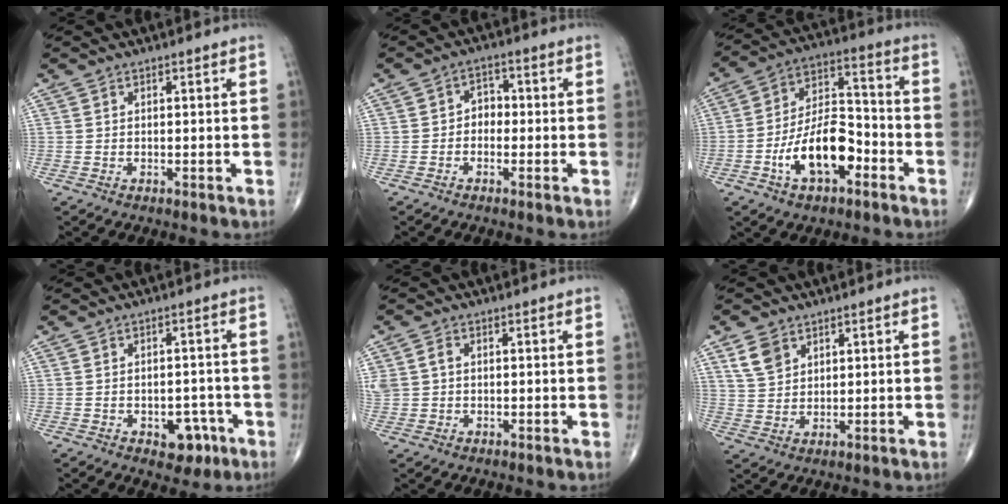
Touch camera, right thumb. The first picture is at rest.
{"total": 3.2, "force": [-0.7, 2.5, 1.8], "torque": [-0.005, 0.016, -0.025]}
{"total": 15.4, "force": [-6.0, 8.1, 11.7], "torque": [-0.186, 0.046, -0.107]}
{"total": 5.8, "force": [-2.6, 3.7, 3.6], "torque": [-0.019, 0.019, -0.028]}
{"total": 4.6, "force": [0.7, 3.6, 2.8], "torque": [-0.074, 0.015, 0.021]}
{"total": 5.0, "force": [2.9, 3.4, 2.3], "torque": [-0.033, -0.012, 0.061]}